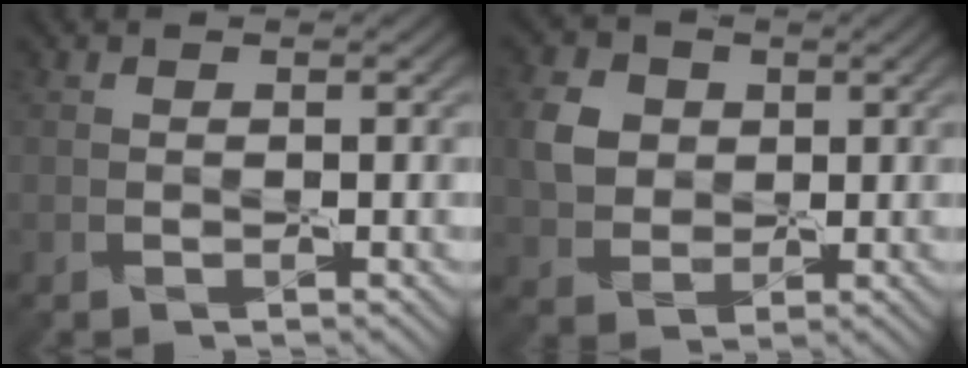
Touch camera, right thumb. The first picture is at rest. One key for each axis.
{"total": 4.2, "fx": 1.4, "fy": 3.7, "fz": 1.5, "tx": -0.038, "ty": 0.010, "tz": 0.020}